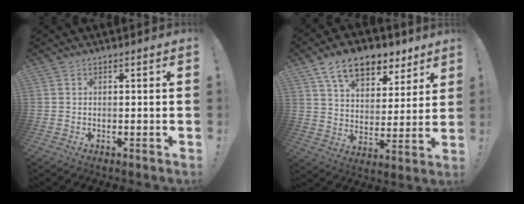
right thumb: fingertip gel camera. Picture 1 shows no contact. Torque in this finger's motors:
{"motor_torque": [1.18, 2.59, 0.40, 0.05, 0.33]}